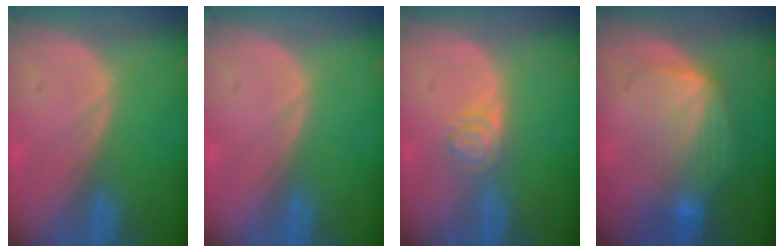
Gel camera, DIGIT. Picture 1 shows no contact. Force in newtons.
{"total": 0.0}
{"total": 3.9, "press": 3.4, "slide": 1.9}
{"total": 7.4, "press": 7.3, "slide": 1.4}